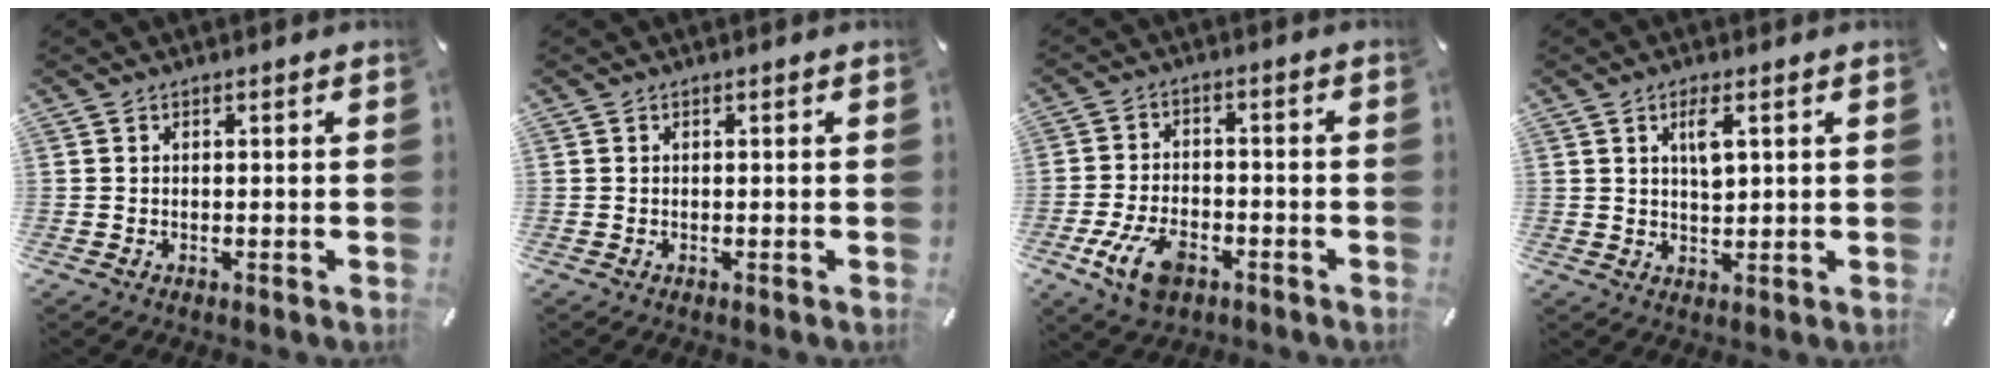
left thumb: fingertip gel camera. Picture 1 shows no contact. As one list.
[{"total": 0.0}, {"total": 9.9, "force": [-4.7, 5.8, 6.5], "torque": [-0.141, 0.012, -0.083]}, {"total": 4.6, "force": [1.9, 1.7, 3.8], "torque": [-0.066, -0.002, 0.027]}]